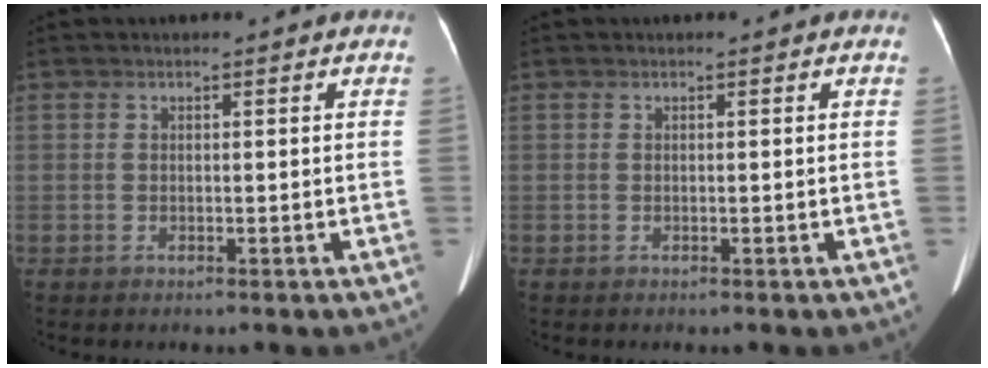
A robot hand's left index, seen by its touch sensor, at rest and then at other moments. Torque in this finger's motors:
{"motor_torque": [0.16, 0.02, 0.01, 0.00]}